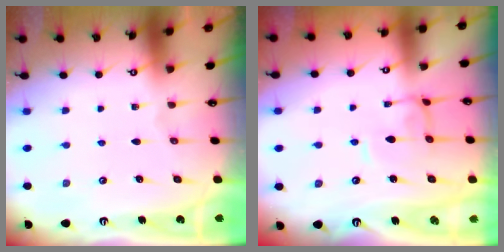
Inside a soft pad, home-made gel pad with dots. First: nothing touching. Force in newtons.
{"total": 0.7, "press": 0.5, "slide": 0.4}